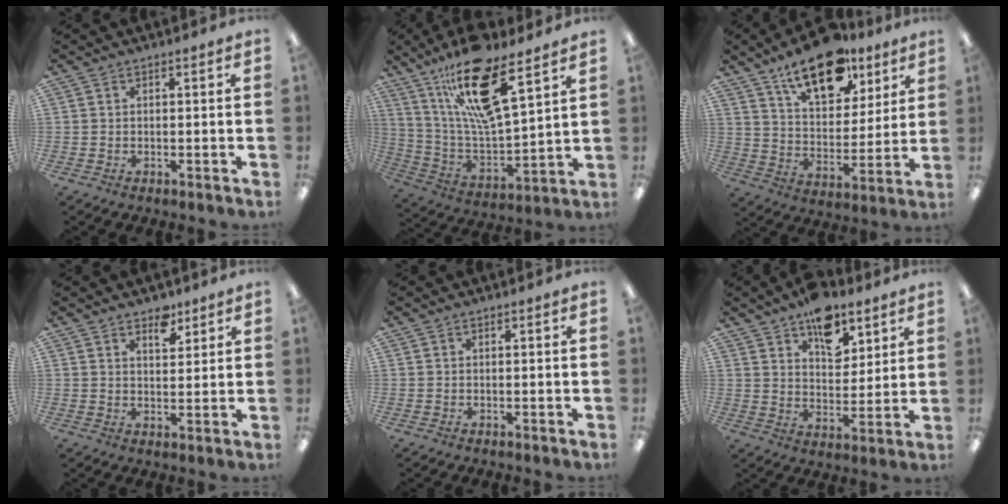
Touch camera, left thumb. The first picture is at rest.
{"total": 19.9, "force": [13.0, 5.8, 14.0], "torque": [-0.257, -0.064, 0.217]}
{"total": 18.2, "force": [12.5, 8.8, 9.8], "torque": [-0.144, -0.065, 0.214]}
{"total": 5.0, "force": [3.8, 2.5, 2.2], "torque": [-0.003, -0.027, 0.060]}
{"total": 0.0}
{"total": 12.2, "force": [8.2, 6.8, 6.0], "torque": [-0.071, -0.044, 0.143]}